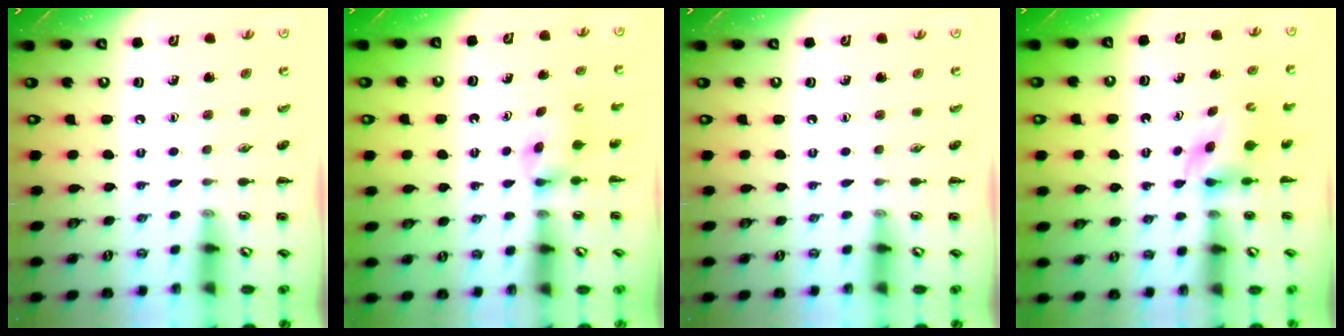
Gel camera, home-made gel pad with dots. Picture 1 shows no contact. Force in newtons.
{"total": 2.9, "press": 2.8, "slide": 1.0}
{"total": 0.0}
{"total": 4.0, "press": 3.9, "slide": 0.9}